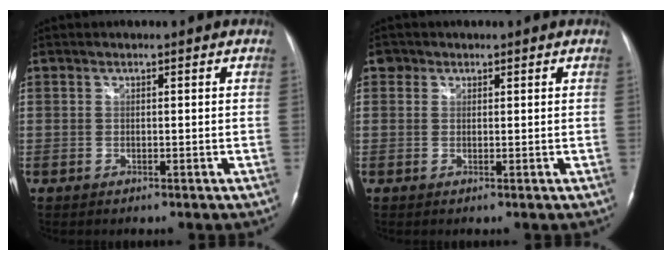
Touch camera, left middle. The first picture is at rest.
{"total": 1.3, "force": [0.7, 1.1, 0.1], "torque": [0.008, 0.004, 0.007]}